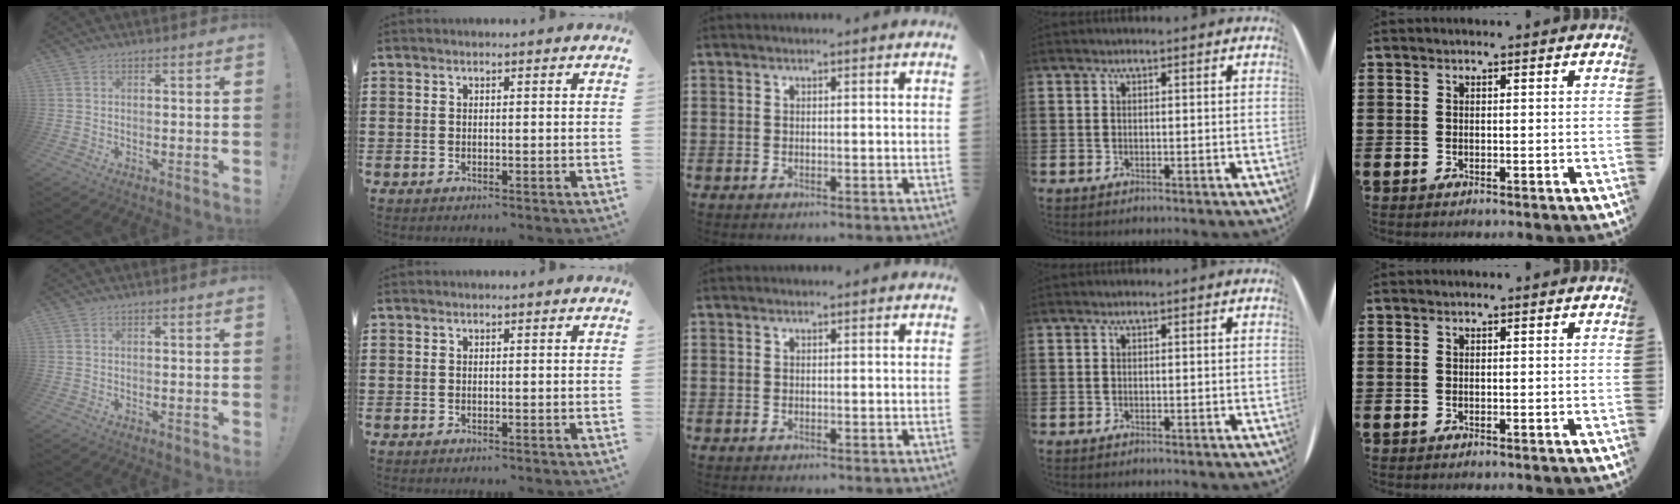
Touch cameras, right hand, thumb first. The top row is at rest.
{}